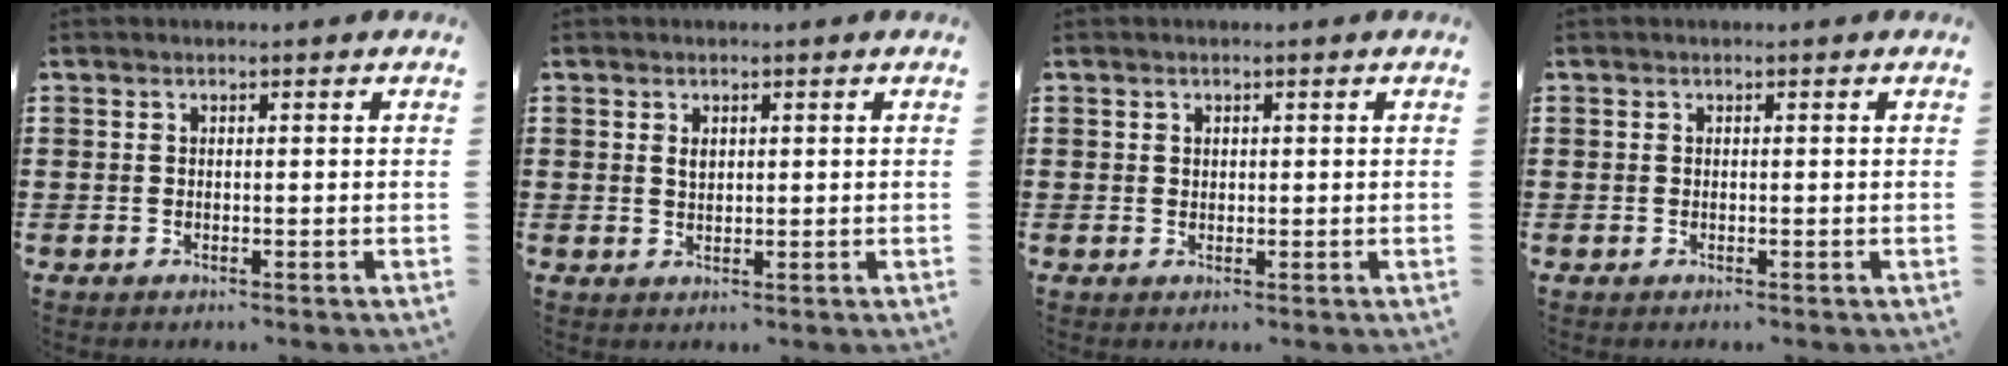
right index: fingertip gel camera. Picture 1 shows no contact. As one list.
[{"total": 1.2, "force": [0.6, 0.7, 0.8], "torque": [-0.019, 0.004, 0.010]}, {"total": 0.7, "force": [0.4, 0.5, 0.1], "torque": [-0.003, 0.002, 0.009]}, {"total": 0.0}]